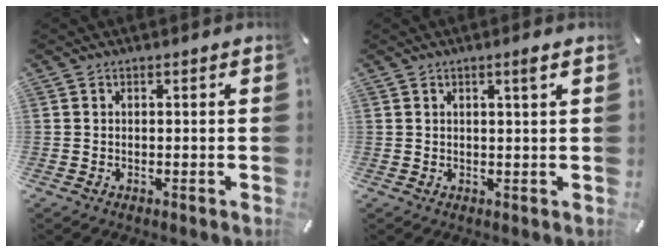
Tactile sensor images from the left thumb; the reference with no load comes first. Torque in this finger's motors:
{"motor_torque": [0.17, -0.21, 0.11, 0.14, -0.01]}